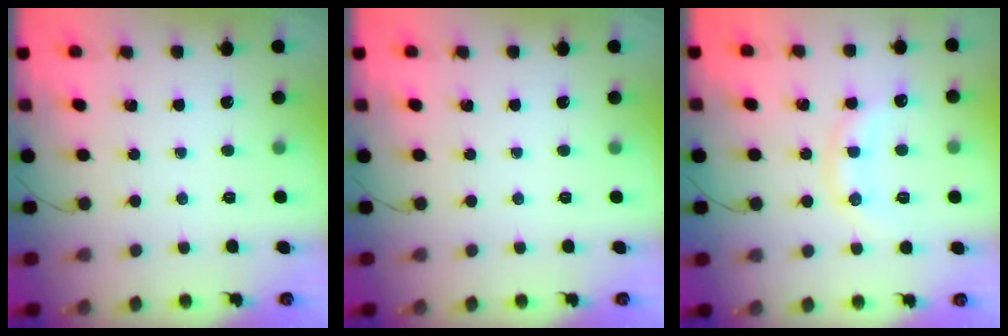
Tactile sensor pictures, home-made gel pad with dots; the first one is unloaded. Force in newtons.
{"total": 0.0}
{"total": 10.8, "press": 10.8, "slide": 0.7}